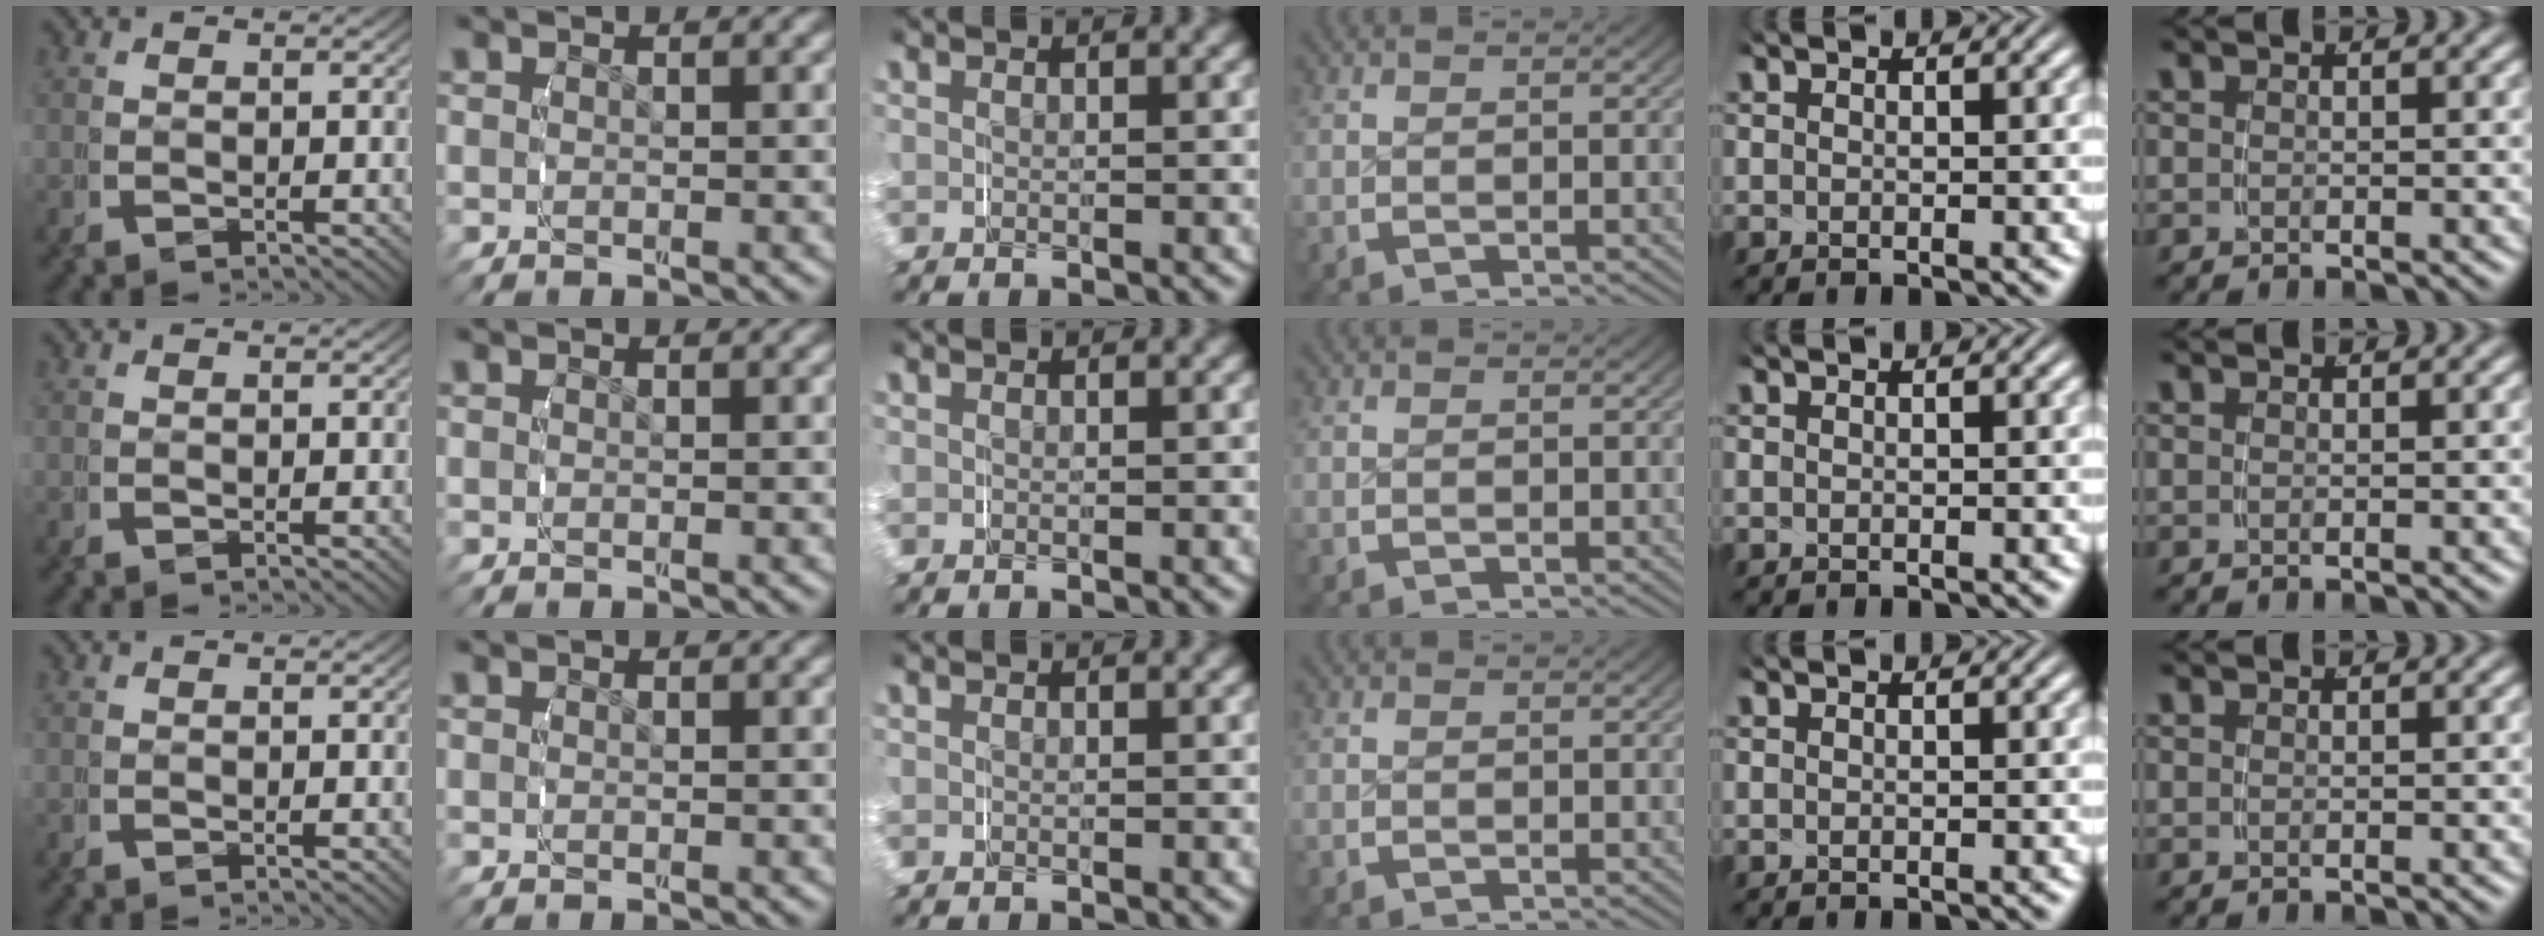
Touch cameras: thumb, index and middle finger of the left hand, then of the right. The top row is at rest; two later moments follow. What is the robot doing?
{"motion": "grasp_and_lifting", "object": "fork"}